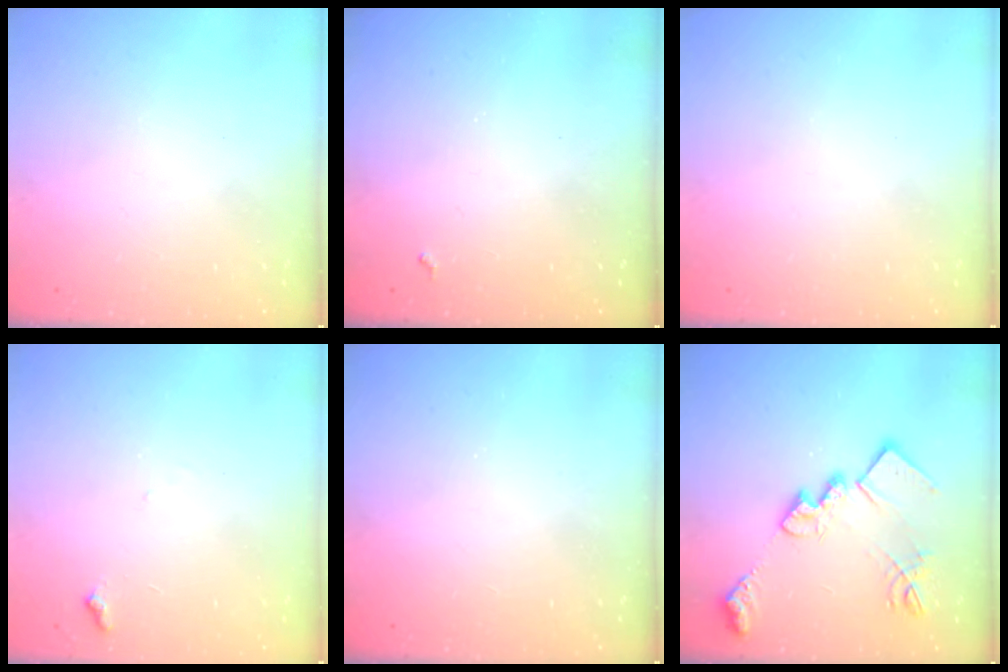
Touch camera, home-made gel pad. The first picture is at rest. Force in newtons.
{"total": 1.9, "press": 1.9, "slide": 0.4}
{"total": 0.0}
{"total": 6.0, "press": 6.0, "slide": 0.6}
{"total": 4.3, "press": 4.3, "slide": 0.6}
{"total": 19.5, "press": 19.5, "slide": 1.3}